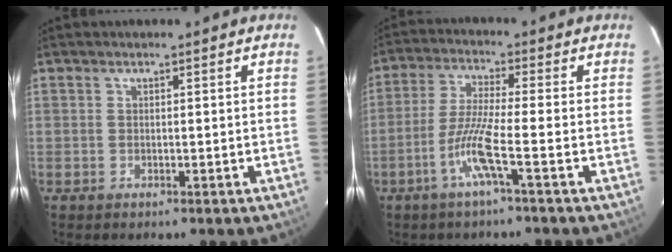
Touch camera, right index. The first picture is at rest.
{"total": 7.3, "force": [-3.1, -0.9, 6.5], "torque": [-0.132, -0.005, -0.067]}